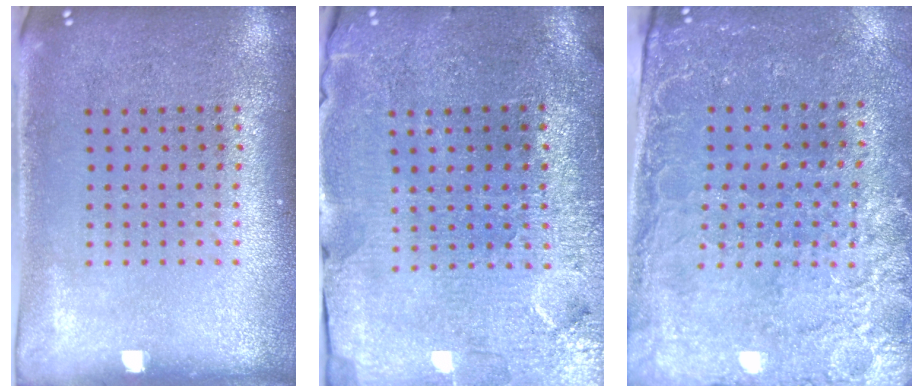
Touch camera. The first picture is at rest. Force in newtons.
{"total": 3.7, "press": 3.5, "slide": 1.2}
{"total": 2.8, "press": 2.6, "slide": 1.1}